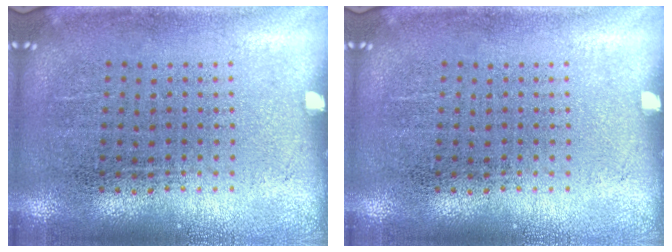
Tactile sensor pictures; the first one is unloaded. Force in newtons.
{"total": 0.0}